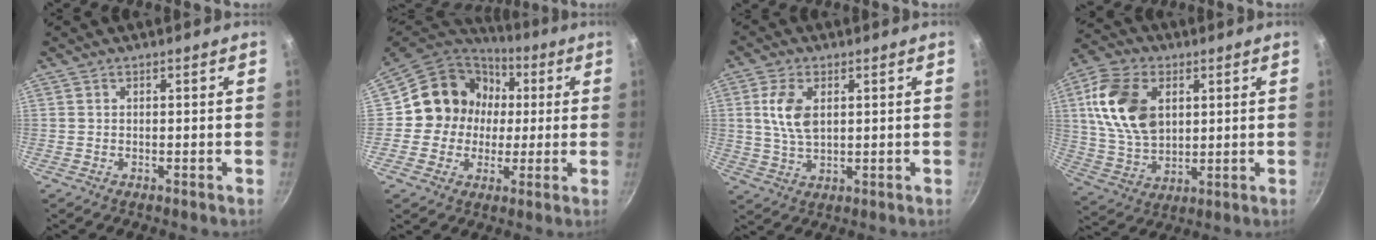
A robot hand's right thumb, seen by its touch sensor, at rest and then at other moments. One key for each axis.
{"total": 15.0, "fx": 1.5, "fy": 13.8, "fz": 5.7, "tx": -0.067, "ty": 0.027, "tz": 0.012}
{"total": 7.6, "fx": 1.7, "fy": 4.3, "fz": 6.0, "tx": -0.113, "ty": -0.004, "tz": 0.033}
{"total": 16.3, "fx": 4.0, "fy": 10.9, "fz": 11.4, "tx": -0.201, "ty": -0.006, "tz": 0.079}